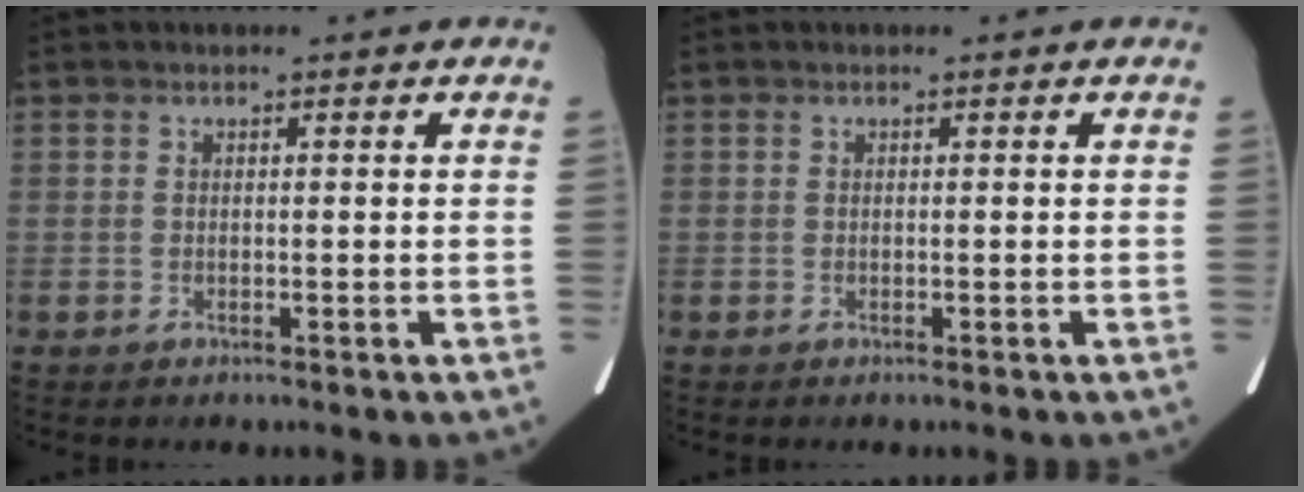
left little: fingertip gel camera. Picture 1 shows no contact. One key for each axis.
{"total": 0.0}